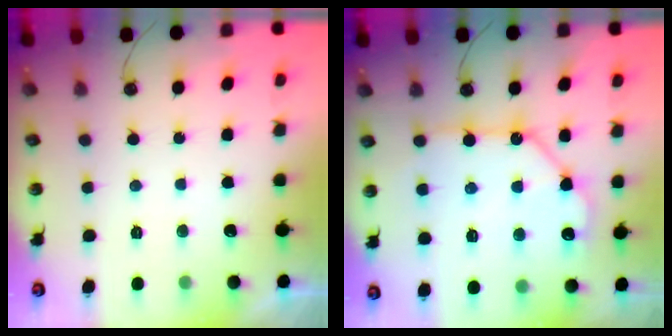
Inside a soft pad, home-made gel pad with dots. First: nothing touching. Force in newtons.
{"total": 13.3, "press": 13.3, "slide": 1.0}